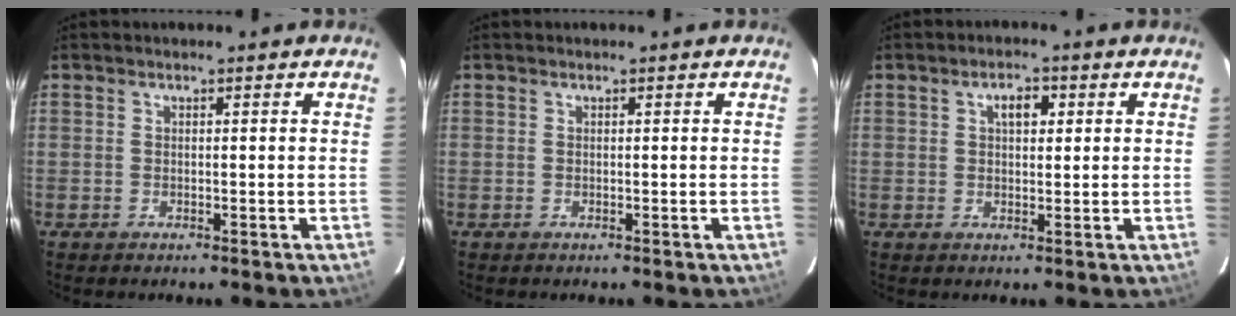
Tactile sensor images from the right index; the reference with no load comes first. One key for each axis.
{"total": 0.0}
{"total": 3.4, "fx": 1.2, "fy": 1.9, "fz": 2.6, "tx": -0.040, "ty": 0.012, "tz": 0.019}